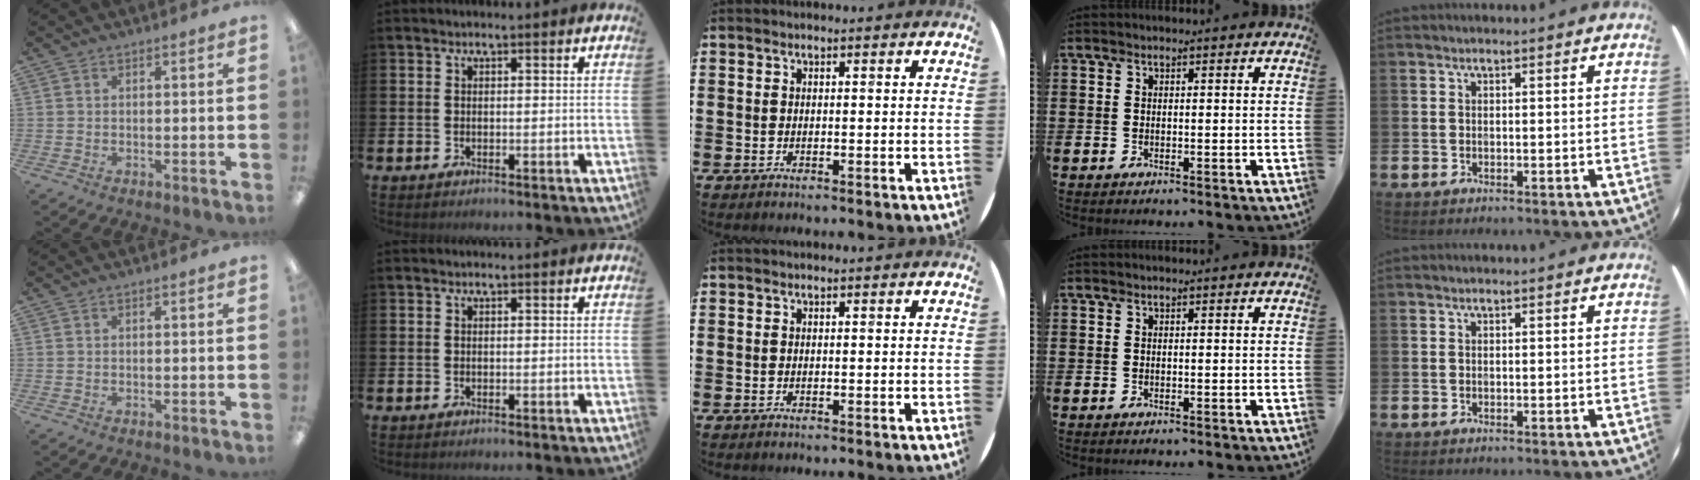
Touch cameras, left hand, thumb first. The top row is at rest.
{}